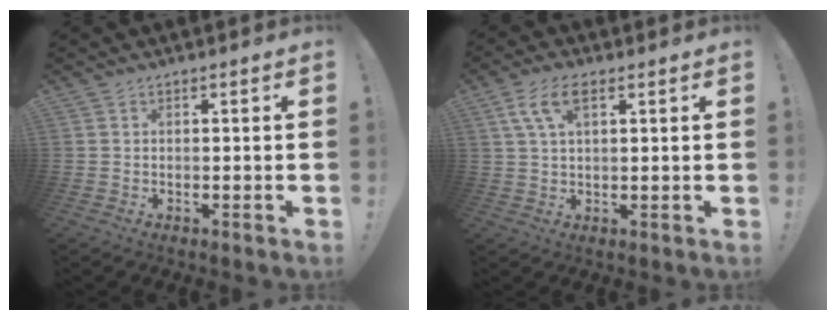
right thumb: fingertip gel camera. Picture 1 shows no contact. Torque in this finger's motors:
{"motor_torque": [0.02, 0.01, 0.17, -0.03, 0.00]}